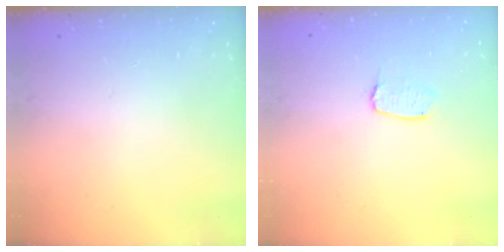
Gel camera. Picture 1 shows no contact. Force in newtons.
{"total": 4.0, "press": 4.0, "slide": 0.3}